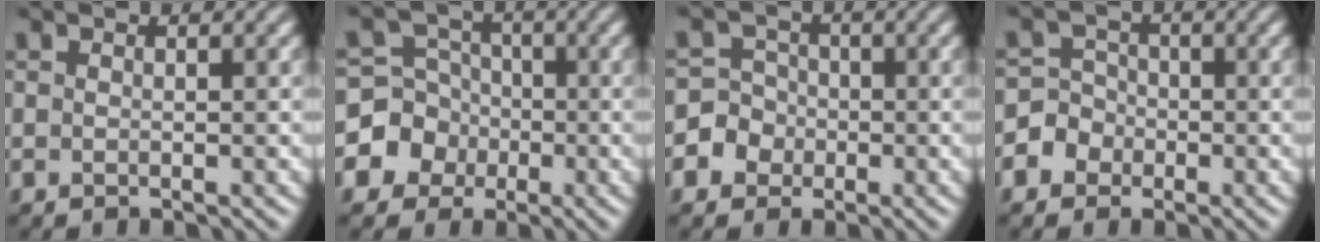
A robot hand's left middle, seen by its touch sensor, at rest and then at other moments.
{"total": 5.3, "force": [-1.6, 5.0, 0.3], "torque": [0.010, 0.017, -0.056]}
{"total": 3.4, "force": [-1.2, 3.2, 0.1], "torque": [0.021, 0.013, -0.033]}
{"total": 3.1, "force": [-1.4, 2.7, 0.1], "torque": [0.016, 0.011, -0.036]}